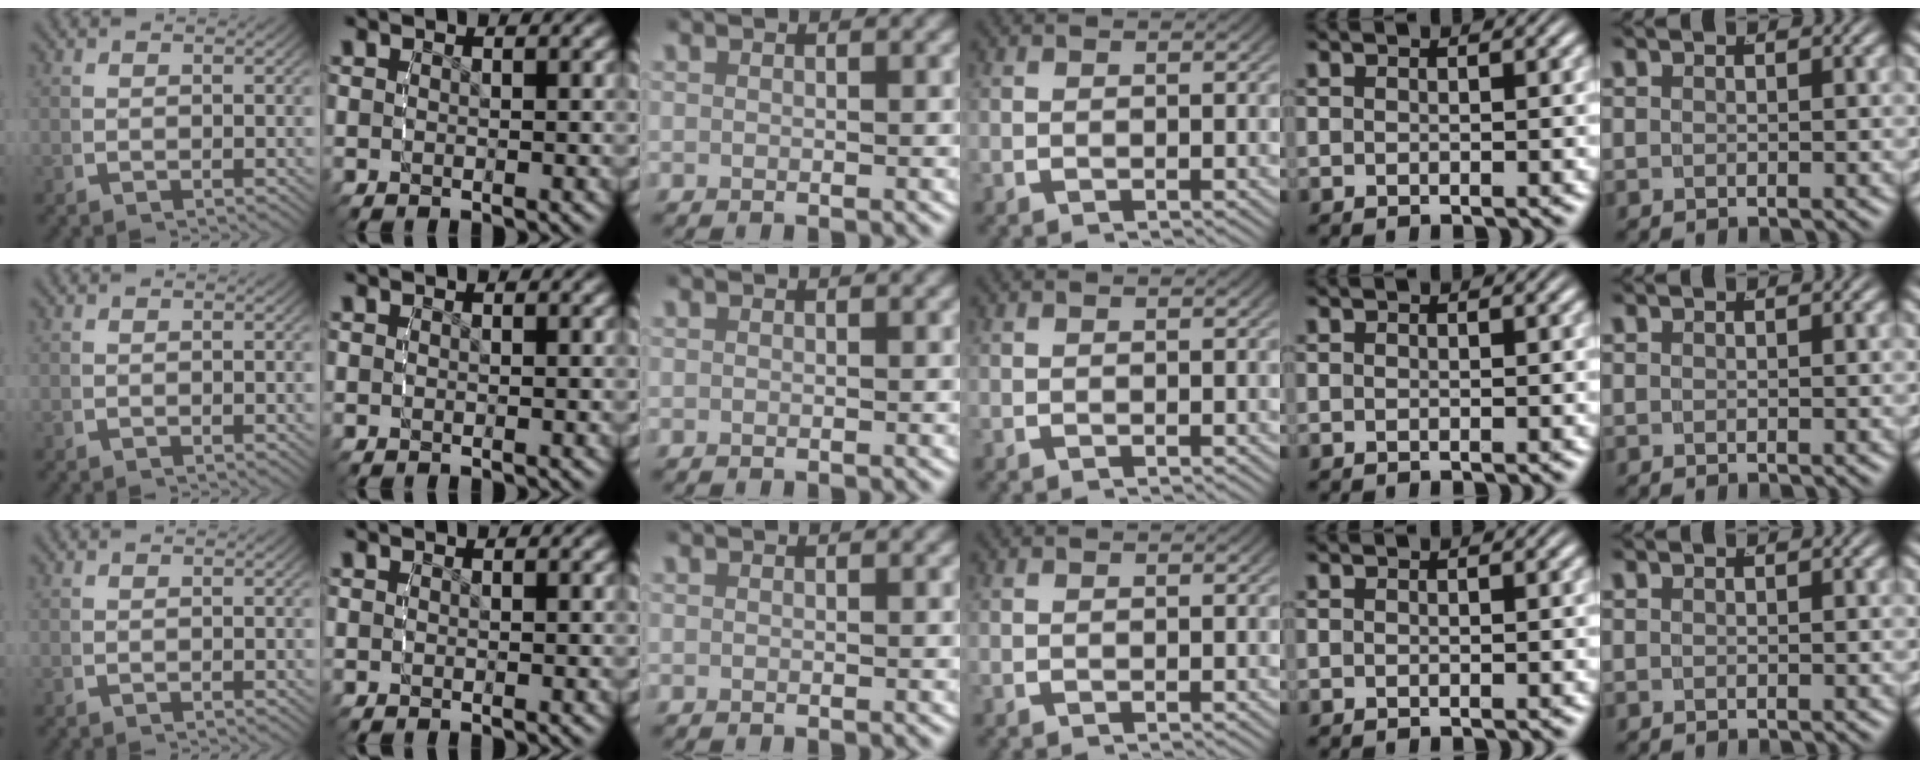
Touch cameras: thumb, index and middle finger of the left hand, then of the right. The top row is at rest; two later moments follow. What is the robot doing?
{"motion": "reach", "object": "button"}